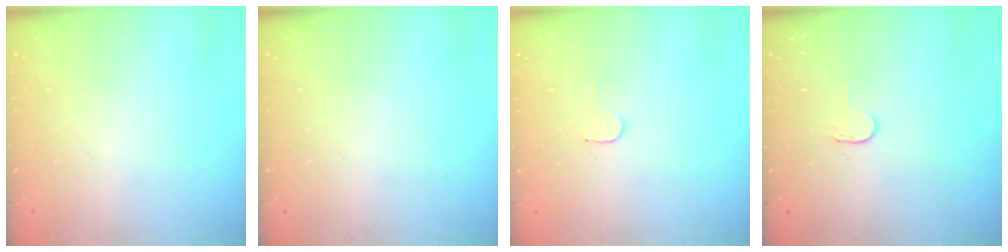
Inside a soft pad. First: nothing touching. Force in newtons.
{"total": 0.0}
{"total": 3.7, "press": 3.7, "slide": 0.3}
{"total": 2.3, "press": 2.3, "slide": 0.2}